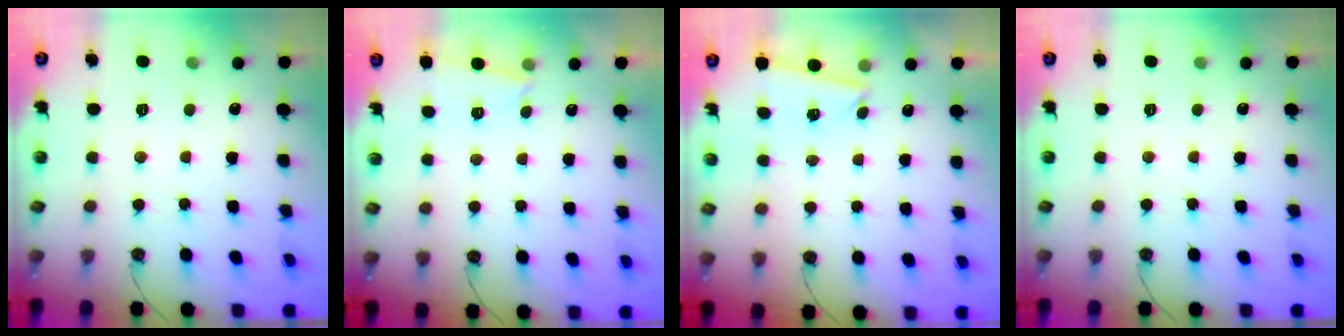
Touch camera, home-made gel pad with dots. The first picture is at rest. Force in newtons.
{"total": 1.9, "press": 1.8, "slide": 0.6}
{"total": 2.6, "press": 1.6, "slide": 2.0}
{"total": 0.0}